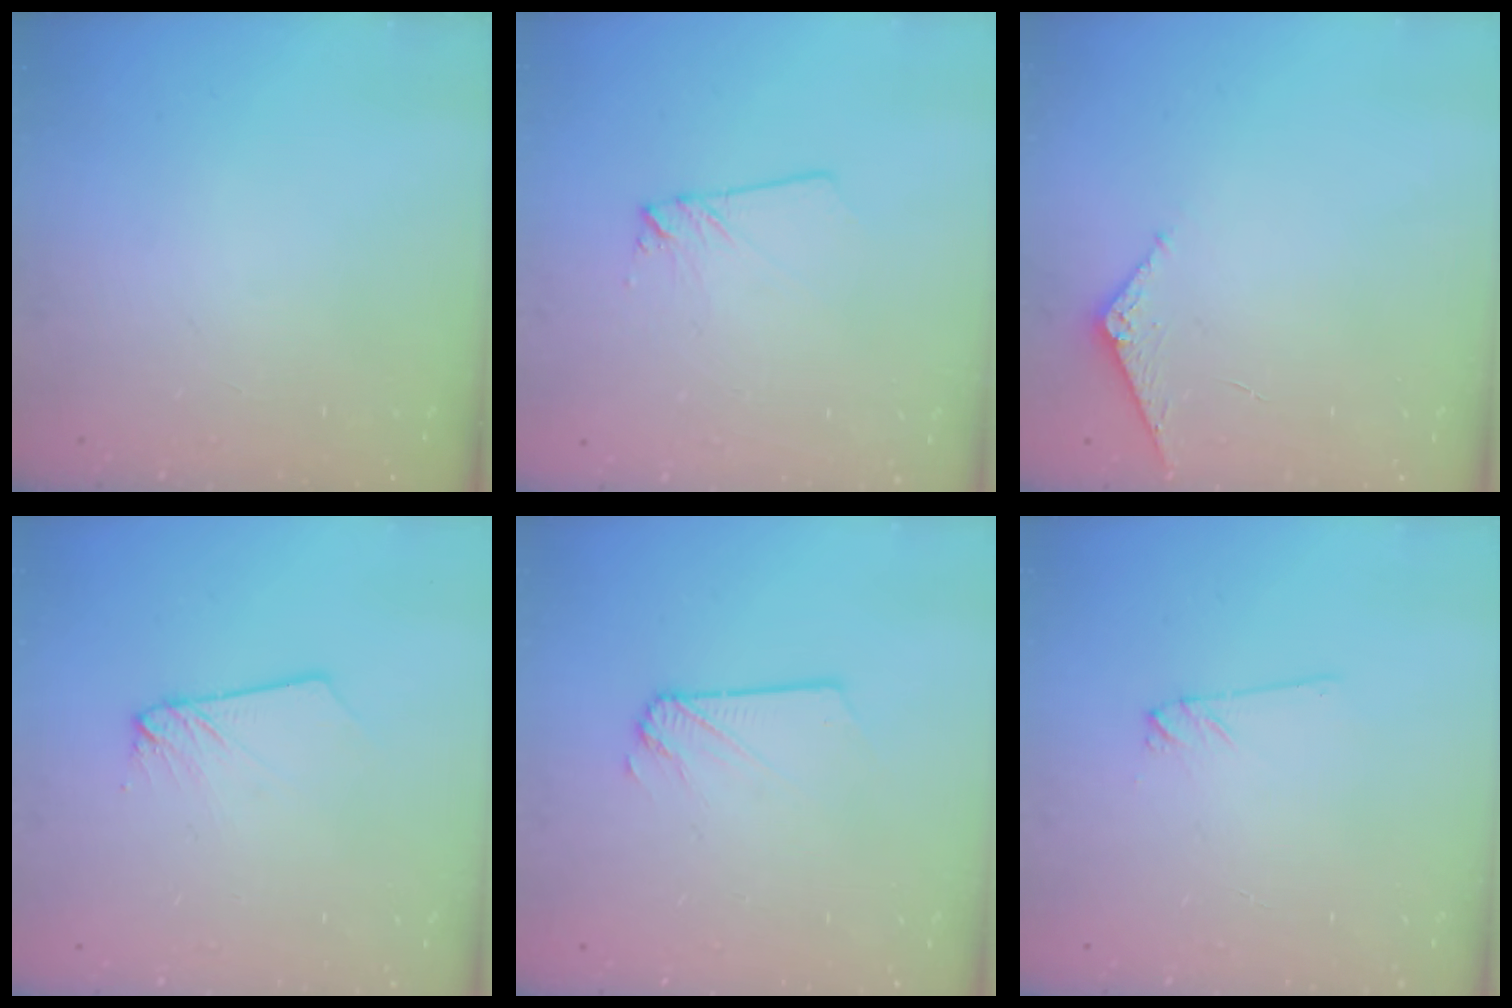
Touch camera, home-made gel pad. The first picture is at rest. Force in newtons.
{"total": 3.3, "press": 3.3, "slide": 0.3}
{"total": 5.9, "press": 5.8, "slide": 0.6}
{"total": 2.0, "press": 2.0, "slide": 0.2}
{"total": 2.1, "press": 2.1, "slide": 0.0}
{"total": 1.7, "press": 1.7, "slide": 0.1}